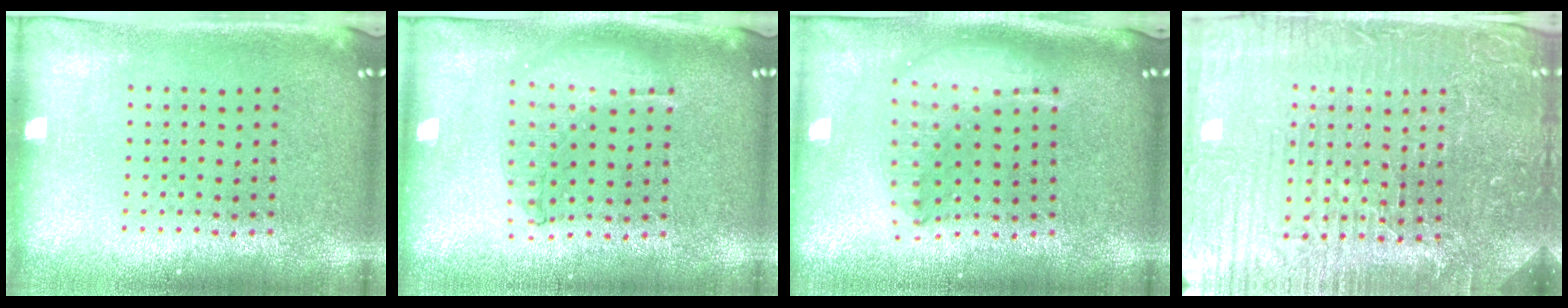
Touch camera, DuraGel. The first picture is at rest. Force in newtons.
{"total": 1.0, "press": 0.9, "slide": 0.3}
{"total": 2.1, "press": 1.6, "slide": 1.3}
{"total": 5.8, "press": 5.3, "slide": 2.3}